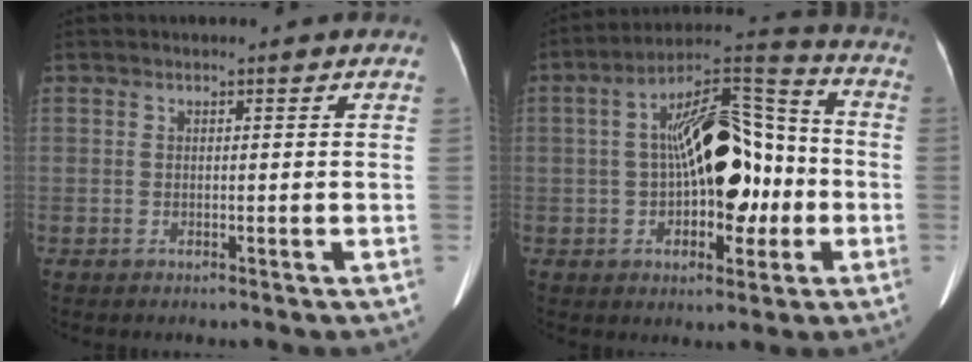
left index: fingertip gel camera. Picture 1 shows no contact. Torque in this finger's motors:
{"motor_torque": [1.25, -0.53, 1.05, 0.21]}